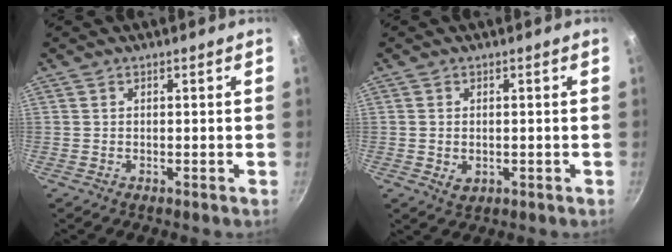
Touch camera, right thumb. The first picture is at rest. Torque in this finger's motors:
{"motor_torque": [-0.68, 0.04, 0.22, 0.40, -0.03]}